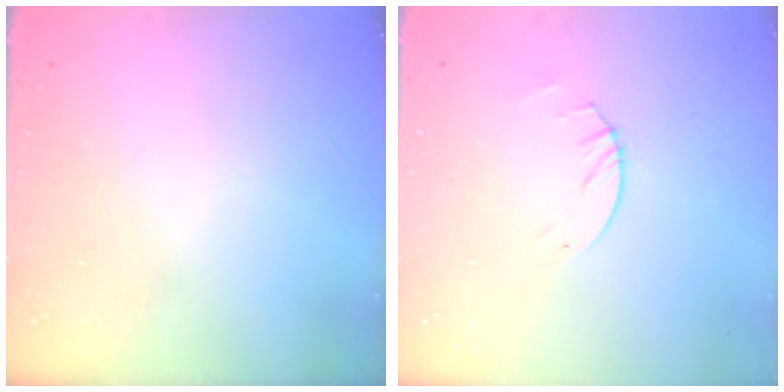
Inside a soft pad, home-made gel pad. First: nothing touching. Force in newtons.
{"total": 2.6, "press": 2.6, "slide": 0.3}